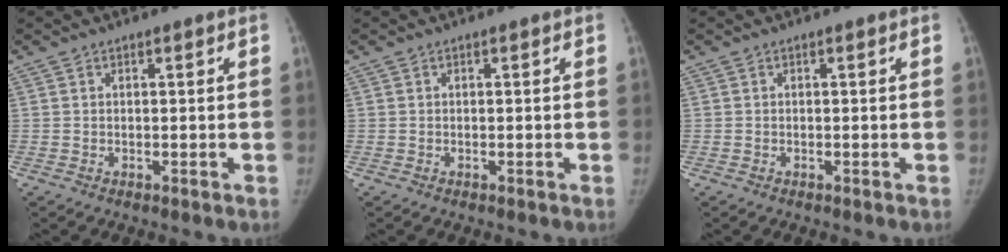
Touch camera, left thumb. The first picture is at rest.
{"total": 0.0}
{"total": 0.0}